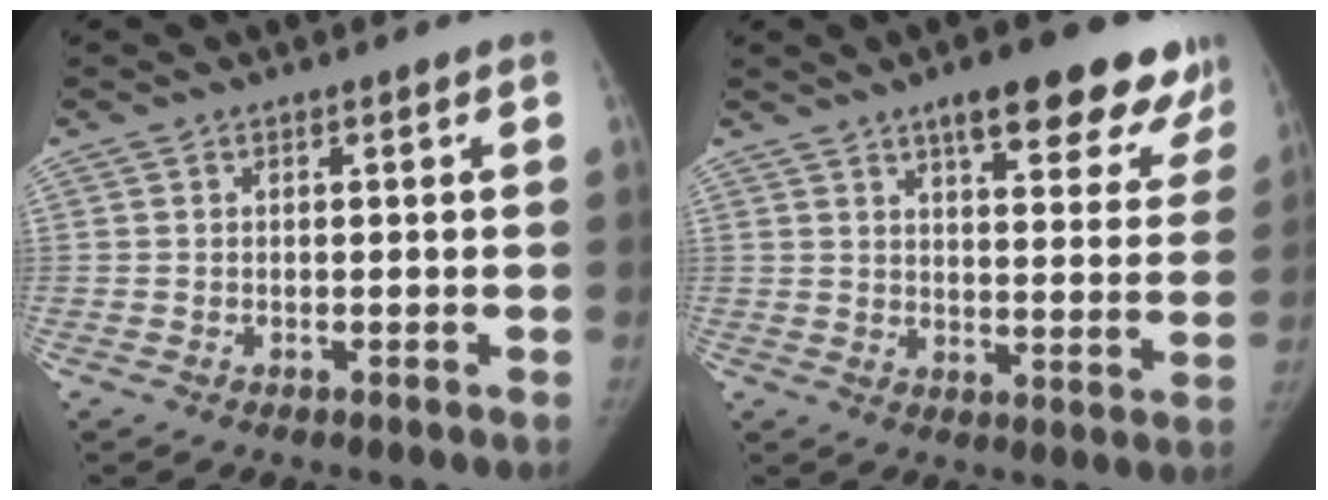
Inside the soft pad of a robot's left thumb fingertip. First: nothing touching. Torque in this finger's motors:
{"motor_torque": [0.43, -0.56, 1.24, -0.17, 0.09]}